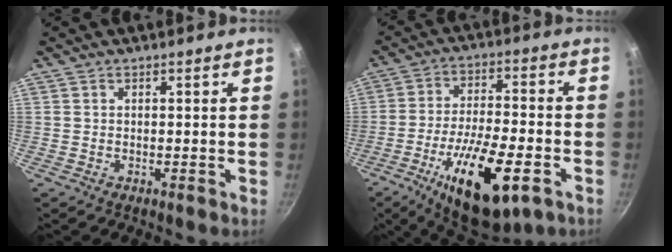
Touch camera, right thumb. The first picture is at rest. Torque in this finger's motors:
{"motor_torque": [0.14, 0.79, 1.61, -1.18, 0.50]}